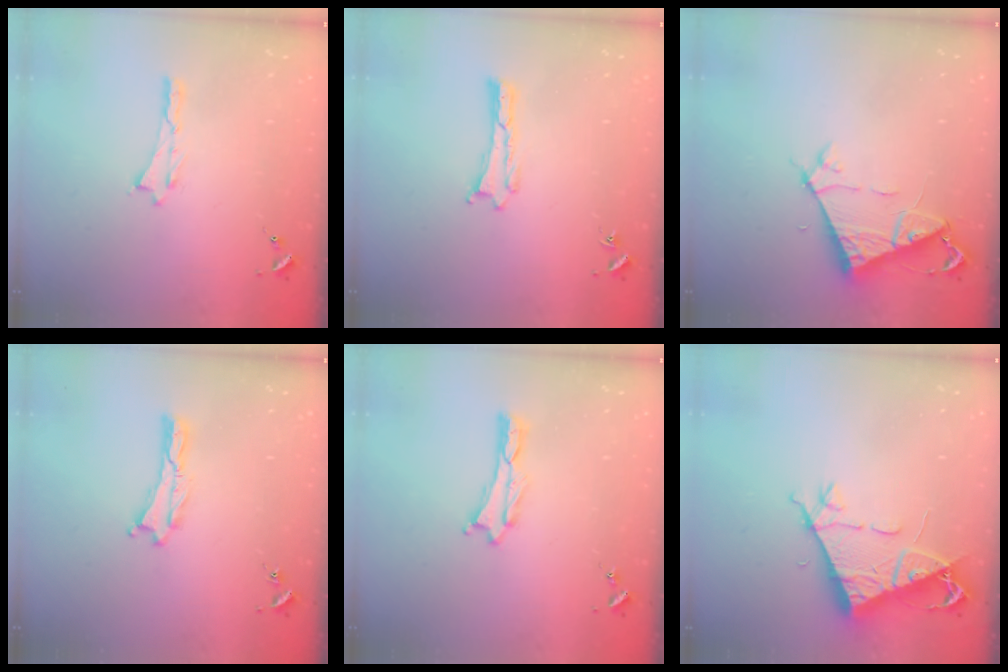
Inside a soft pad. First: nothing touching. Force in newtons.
{"total": 0.0}
{"total": 6.6, "press": 6.5, "slide": 0.7}
{"total": 0.0}
{"total": 0.0}
{"total": 8.2, "press": 8.1, "slide": 1.2}